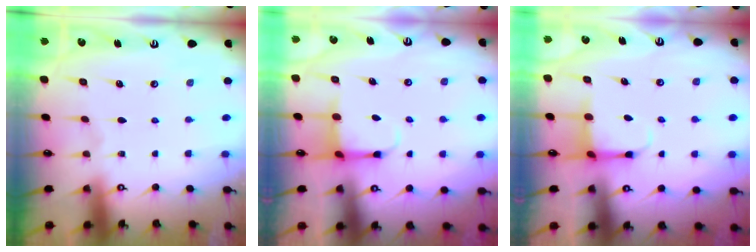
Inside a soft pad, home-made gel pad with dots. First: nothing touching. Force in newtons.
{"total": 3.7, "press": 3.5, "slide": 1.3}
{"total": 3.8, "press": 3.6, "slide": 1.3}